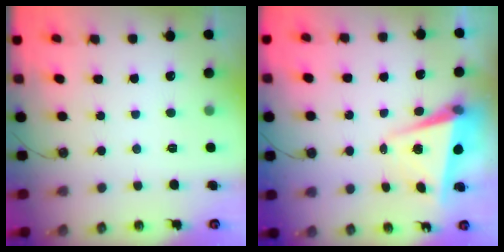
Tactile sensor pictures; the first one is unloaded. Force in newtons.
{"total": 5.4, "press": 5.2, "slide": 1.4}